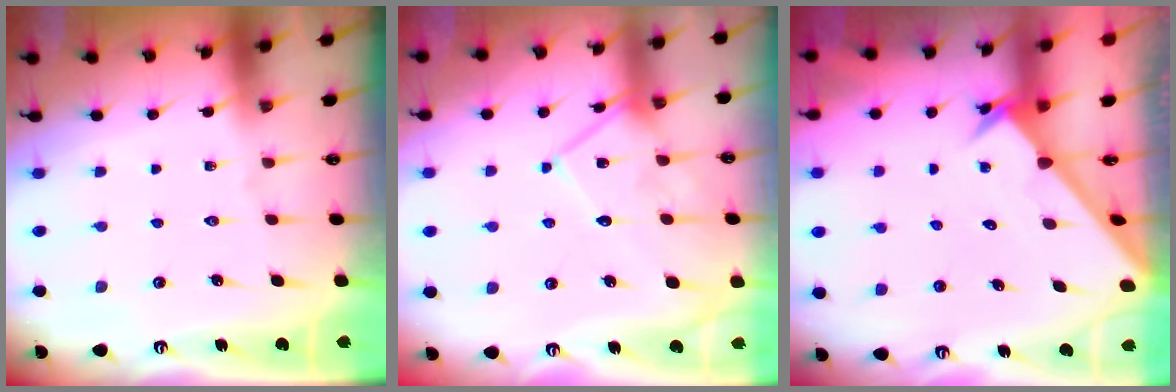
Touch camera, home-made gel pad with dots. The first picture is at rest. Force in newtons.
{"total": 13.1, "press": 13.1, "slide": 1.1}
{"total": 2.4, "press": 2.4, "slide": 0.2}